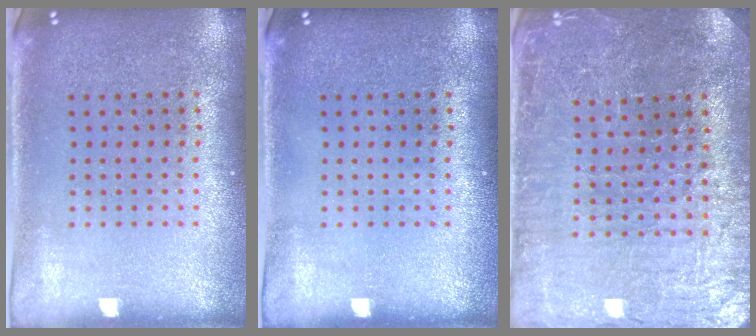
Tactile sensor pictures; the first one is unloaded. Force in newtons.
{"total": 0.0}
{"total": 3.3, "press": 3.3, "slide": 0.3}